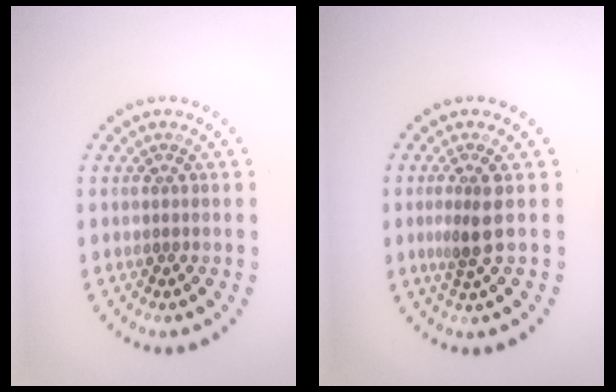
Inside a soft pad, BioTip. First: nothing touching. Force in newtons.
{"total": 2.3, "press": 1.8, "slide": 1.5}